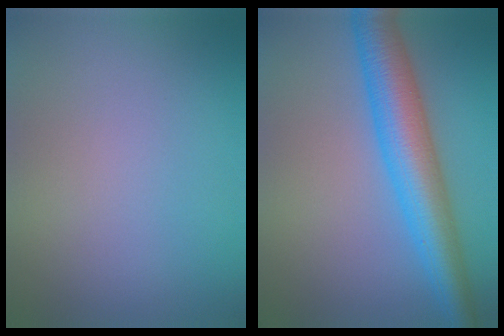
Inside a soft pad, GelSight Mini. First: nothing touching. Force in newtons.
{"total": 7.1, "press": 7.1, "slide": 0.1}